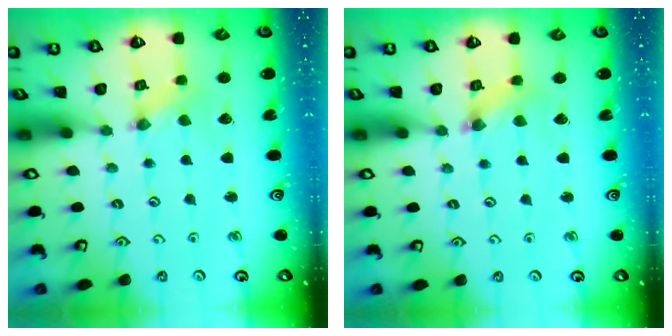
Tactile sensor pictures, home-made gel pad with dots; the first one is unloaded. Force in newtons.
{"total": 2.7, "press": 2.7, "slide": 0.4}